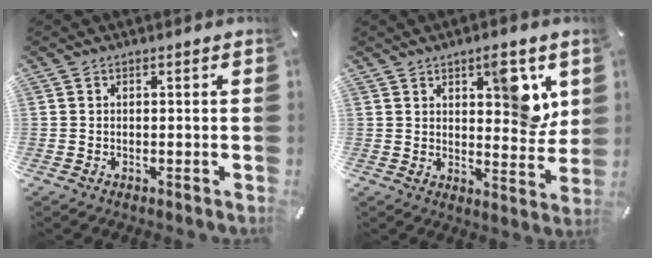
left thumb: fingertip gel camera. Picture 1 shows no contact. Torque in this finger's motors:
{"motor_torque": [1.67, 2.06, 1.06, -1.17, 0.33]}